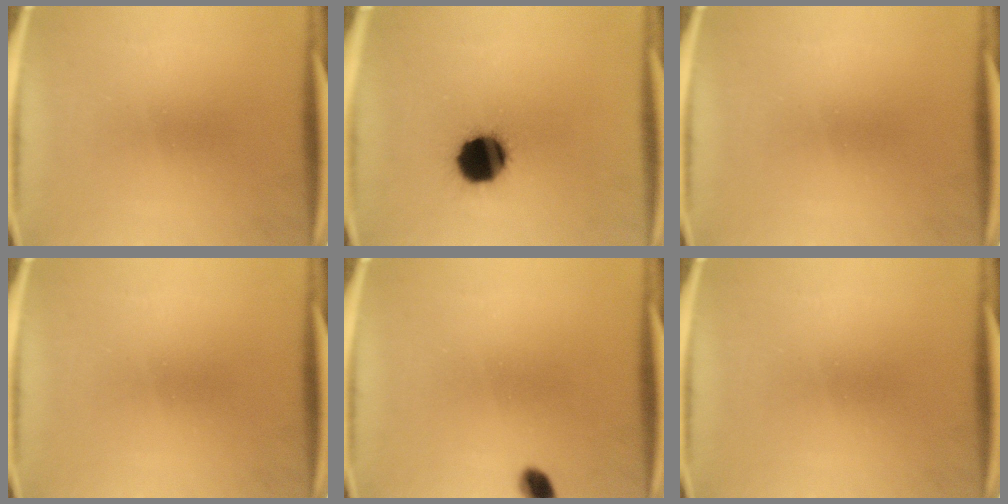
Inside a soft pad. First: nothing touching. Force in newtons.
{"total": 14.4}
{"total": 0.0}
{"total": 0.0}
{"total": 2.9}
{"total": 0.0}